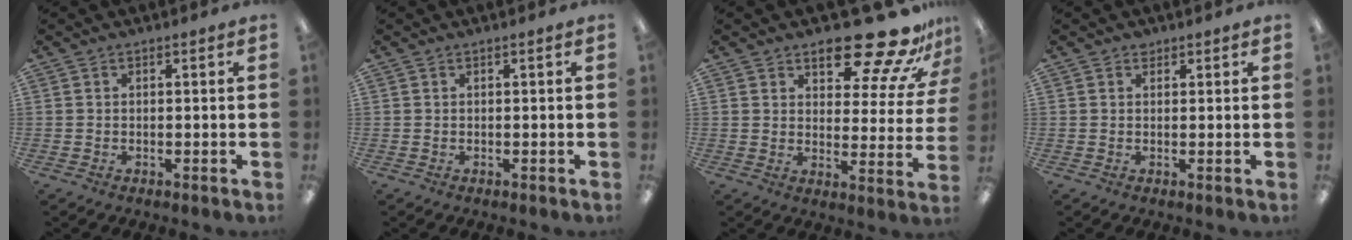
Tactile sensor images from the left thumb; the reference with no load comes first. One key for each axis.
{"total": 0.0}
{"total": 18.5, "fx": 14.4, "fy": 6.3, "fz": 9.8, "tx": -0.139, "ty": -0.101, "tz": 0.237}
{"total": 1.3, "fx": 0.9, "fy": 0.9, "fz": 0.3, "tx": 0.002, "ty": -0.001, "tz": 0.015}